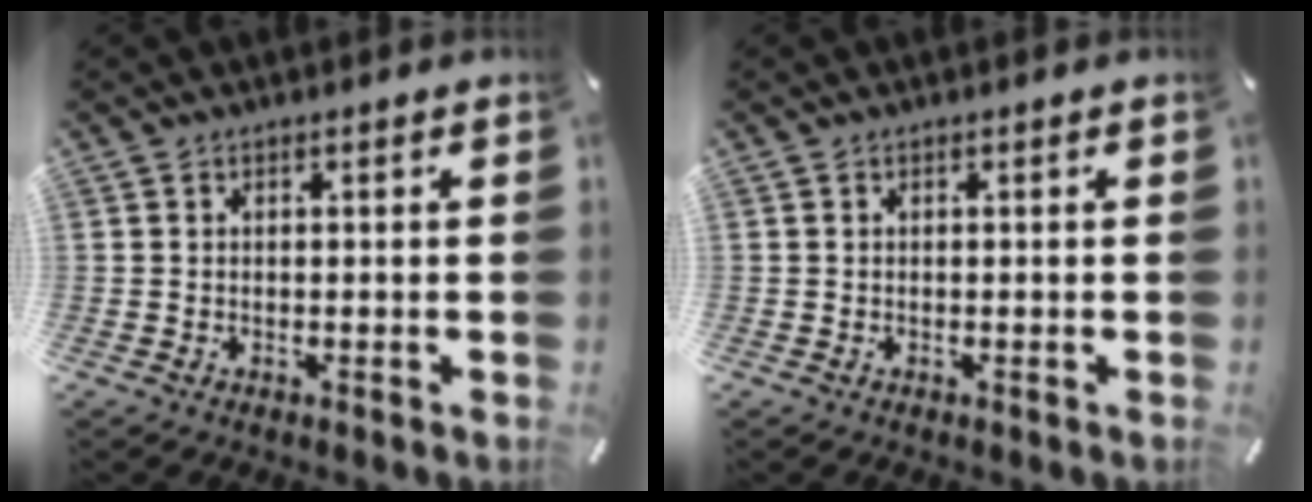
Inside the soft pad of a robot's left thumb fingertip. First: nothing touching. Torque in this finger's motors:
{"motor_torque": [-0.10, 0.10, 0.00, 0.00, 0.00]}